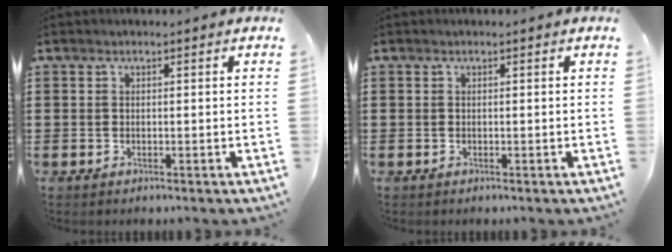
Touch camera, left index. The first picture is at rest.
{"total": 0.0}